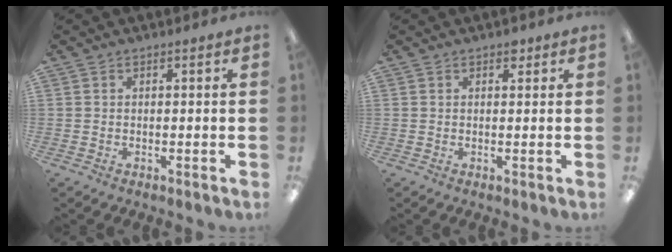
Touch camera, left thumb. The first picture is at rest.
{"total": 1.5, "force": [1.0, 0.9, 0.6], "torque": [0.003, -0.005, 0.014]}